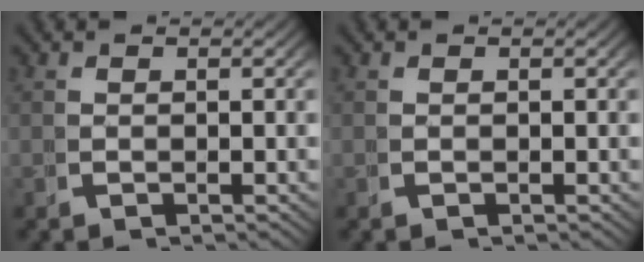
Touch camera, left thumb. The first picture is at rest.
{"total": 0.0}